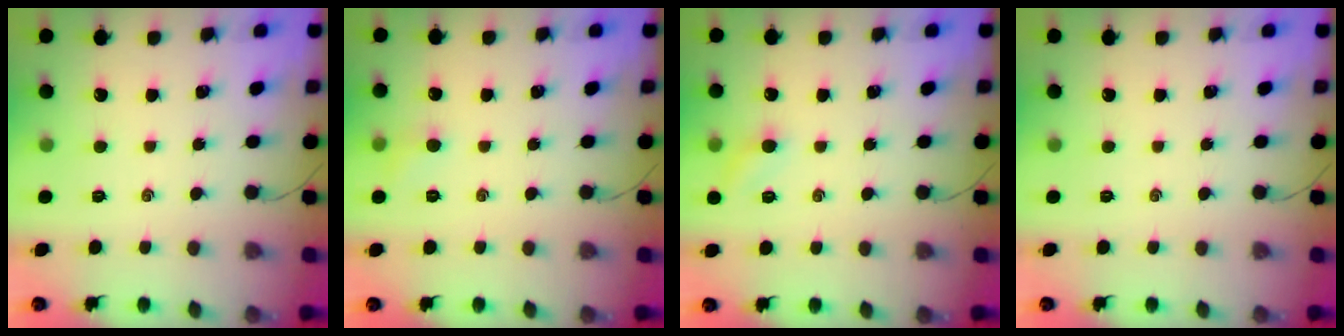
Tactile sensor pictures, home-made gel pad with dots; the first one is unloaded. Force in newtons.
{"total": 5.0, "press": 4.8, "slide": 1.6}
{"total": 6.2, "press": 5.9, "slide": 1.9}
{"total": 0.0}